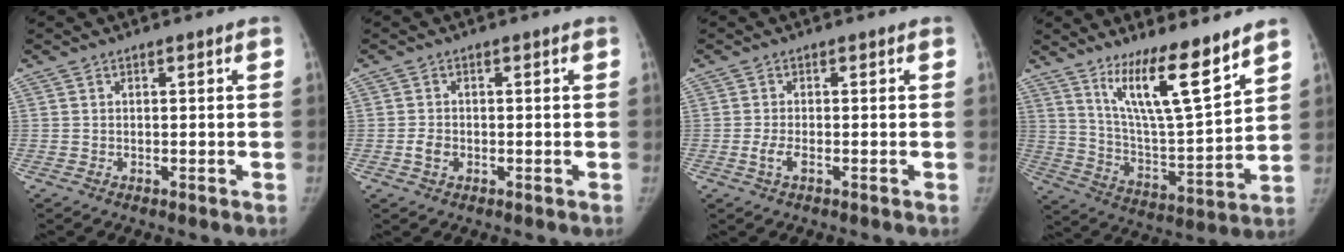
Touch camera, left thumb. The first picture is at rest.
{"total": 2.1, "force": [-0.6, 1.6, 1.3], "torque": [-0.022, 0.003, -0.010]}
{"total": 2.3, "force": [-0.7, 0.8, 2.0], "torque": [-0.048, 0.001, -0.014]}
{"total": 15.8, "force": [11.0, 2.5, 11.0], "torque": [-0.171, -0.084, 0.203]}